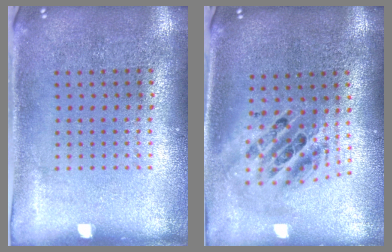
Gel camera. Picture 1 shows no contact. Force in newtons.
{"total": 2.0, "press": 1.6, "slide": 1.2}